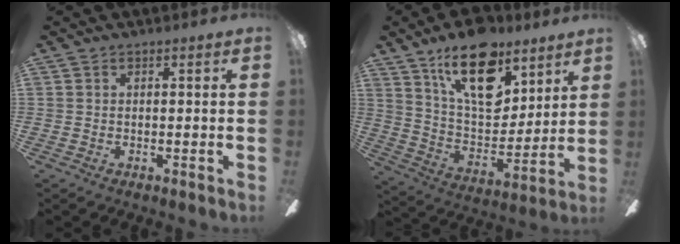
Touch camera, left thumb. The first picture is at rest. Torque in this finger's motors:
{"motor_torque": [0.65, 0.39, 1.62, -1.15, 0.16]}